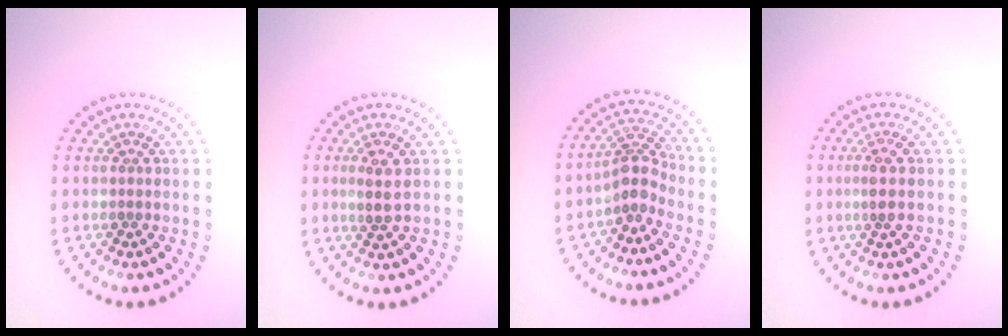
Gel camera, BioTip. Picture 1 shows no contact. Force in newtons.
{"total": 2.0, "press": 1.7, "slide": 0.9}
{"total": 2.7, "press": 2.0, "slide": 1.8}
{"total": 1.8, "press": 1.4, "slide": 1.2}